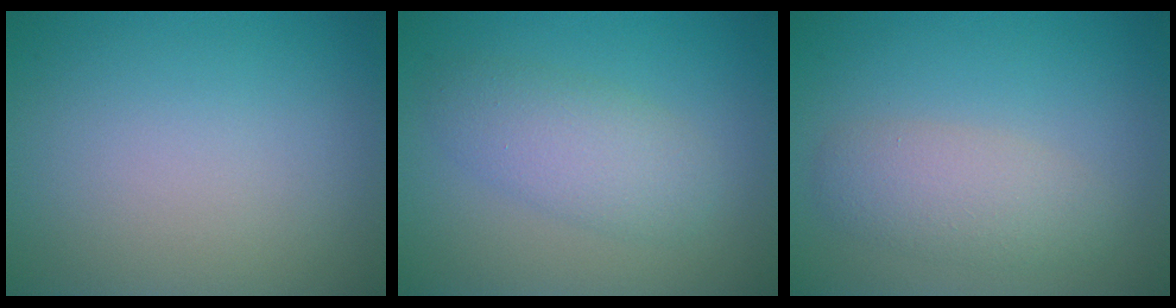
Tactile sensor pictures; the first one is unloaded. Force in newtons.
{"total": 3.6, "press": 3.6, "slide": 0.0}
{"total": 3.2, "press": 3.2, "slide": 0.1}